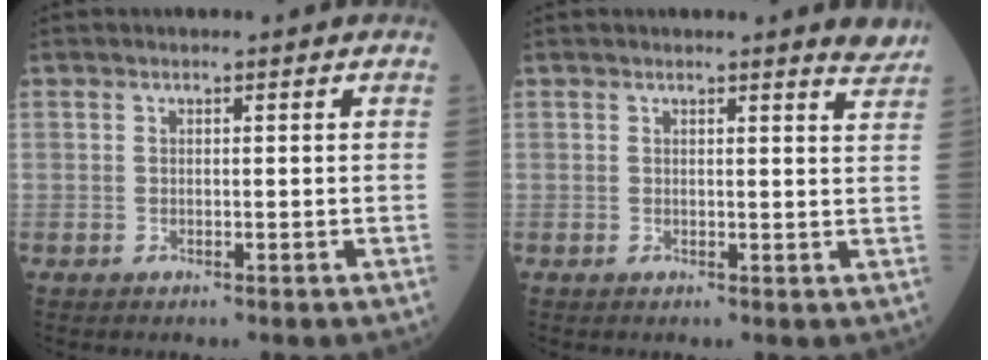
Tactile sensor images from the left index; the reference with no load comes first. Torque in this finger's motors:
{"motor_torque": [-0.03, -0.03, 0.06, 0.02]}